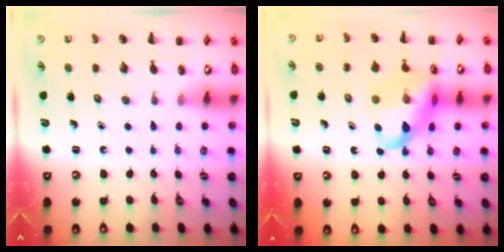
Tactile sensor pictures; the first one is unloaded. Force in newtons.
{"total": 14.3, "press": 13.9, "slide": 3.4}